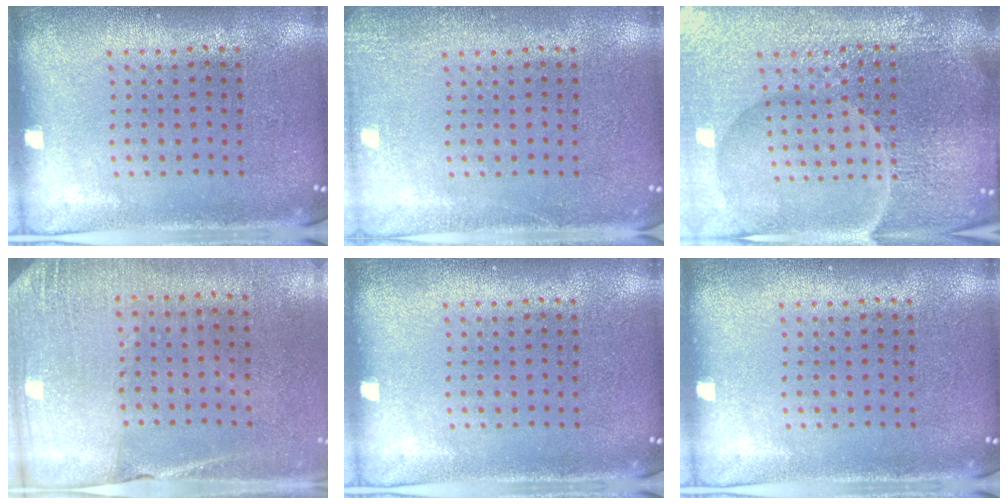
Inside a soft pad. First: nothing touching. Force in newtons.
{"total": 1.9, "press": 1.9, "slide": 0.3}
{"total": 7.1, "press": 6.2, "slide": 3.4}
{"total": 2.7, "press": 2.6, "slide": 0.9}
{"total": 0.0}
{"total": 0.0}